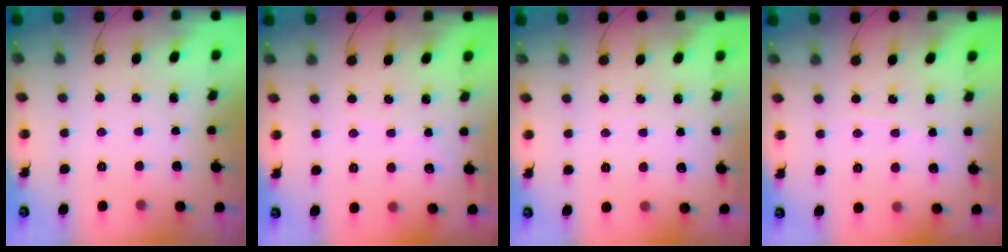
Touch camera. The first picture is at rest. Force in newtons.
{"total": 3.4, "press": 3.4, "slide": 0.4}
{"total": 2.7, "press": 2.7, "slide": 0.3}
{"total": 3.2, "press": 3.1, "slide": 0.4}